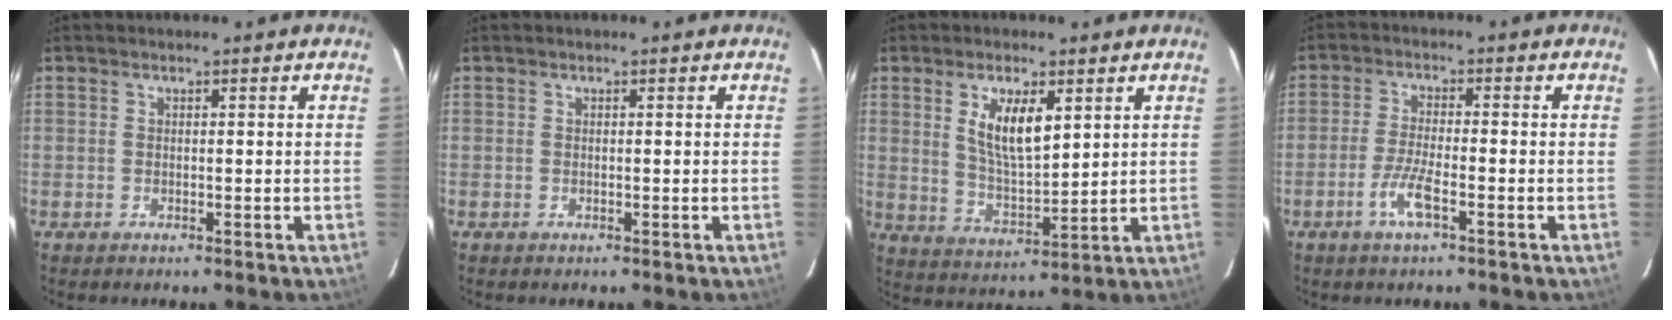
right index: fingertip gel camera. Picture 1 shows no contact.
{"total": 0.0}
{"total": 8.9, "force": [3.5, 3.4, 7.5], "torque": [-0.137, -0.004, 0.074]}
{"total": 5.3, "force": [-2.7, 0.6, 4.5], "torque": [-0.098, -0.004, -0.056]}